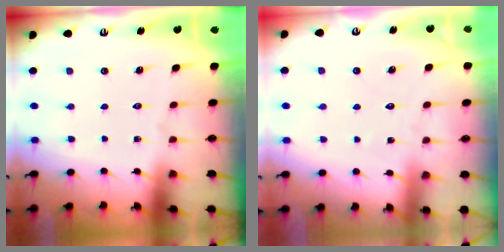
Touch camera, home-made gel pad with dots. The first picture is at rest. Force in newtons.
{"total": 4.7, "press": 4.7, "slide": 0.5}